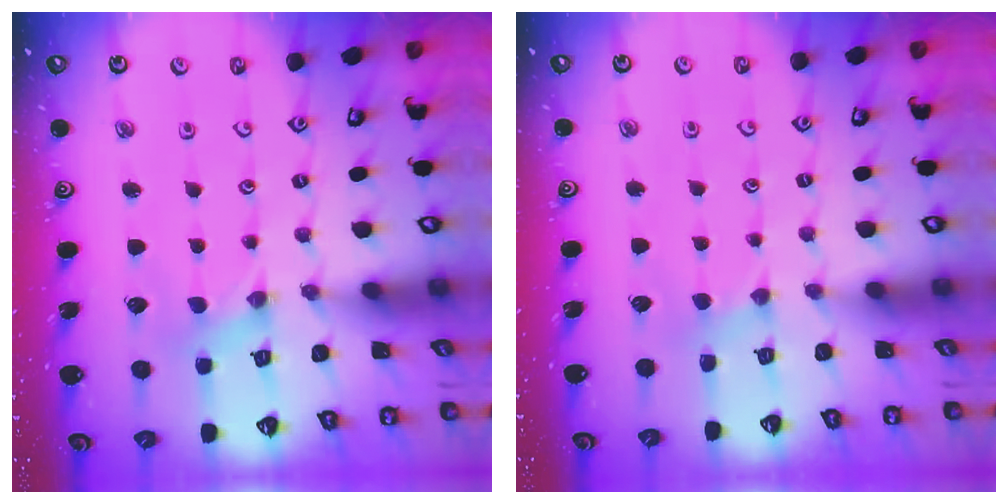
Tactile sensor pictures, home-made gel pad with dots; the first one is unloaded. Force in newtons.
{"total": 2.3, "press": 2.3, "slide": 0.4}